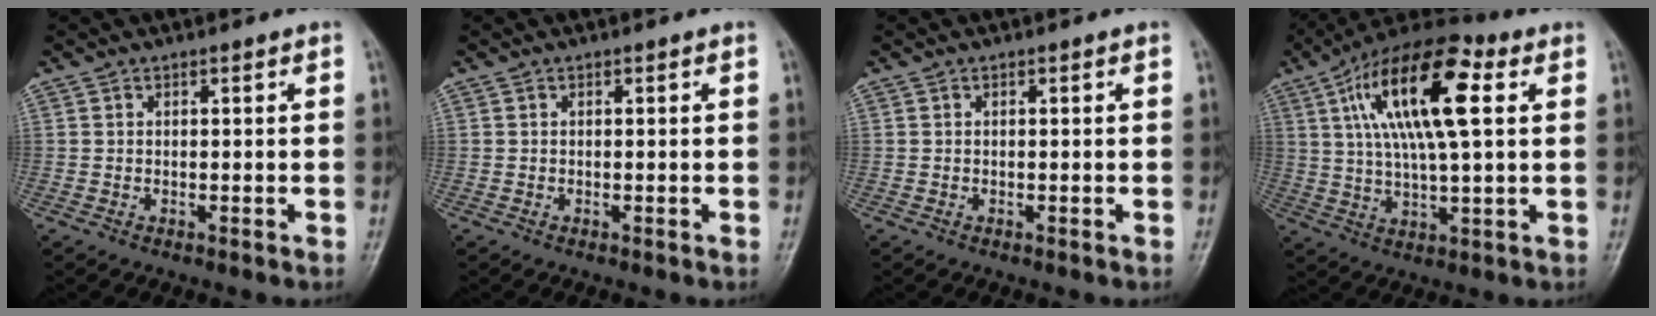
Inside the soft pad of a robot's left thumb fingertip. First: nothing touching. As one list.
[{"total": 0.0}, {"total": 0.0}, {"total": 19.0, "force": [5.6, 6.6, 16.9], "torque": [-0.295, 0.014, 0.087]}]